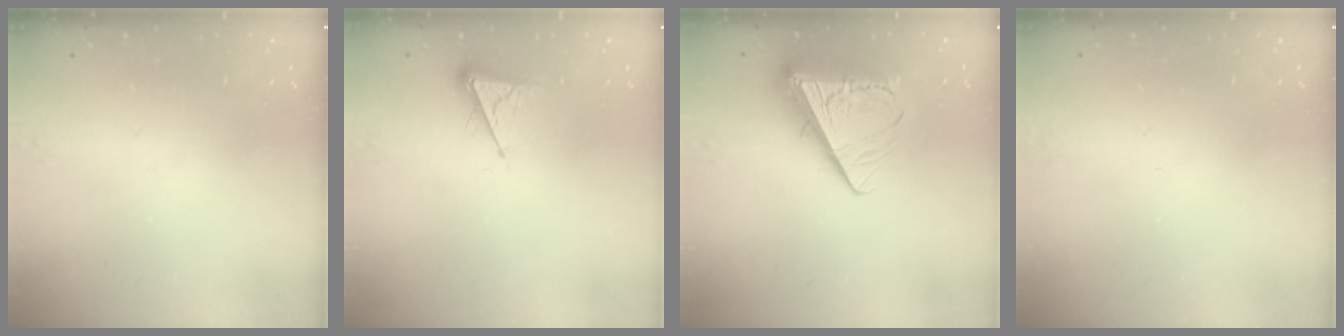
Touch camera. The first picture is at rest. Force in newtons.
{"total": 5.4, "press": 5.3, "slide": 0.6}
{"total": 12.8, "press": 12.7, "slide": 1.8}
{"total": 0.0}